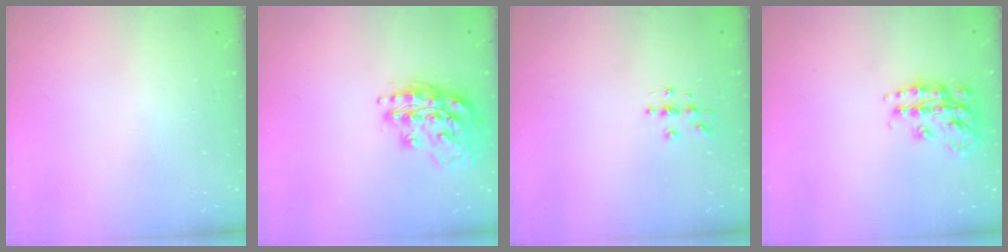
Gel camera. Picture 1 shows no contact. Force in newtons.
{"total": 15.9, "press": 15.7, "slide": 2.2}
{"total": 4.6, "press": 4.6, "slide": 0.2}
{"total": 14.9, "press": 14.8, "slide": 0.8}